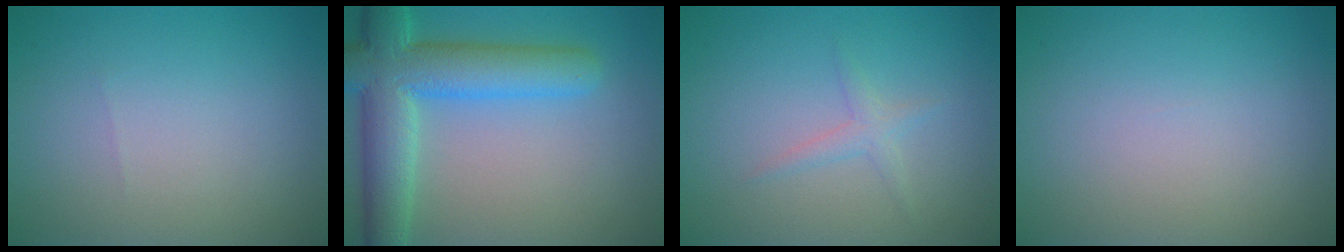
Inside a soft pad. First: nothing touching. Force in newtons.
{"total": 8.5, "press": 8.5, "slide": 0.7}
{"total": 1.3, "press": 1.3, "slide": 0.0}
{"total": 0.0}